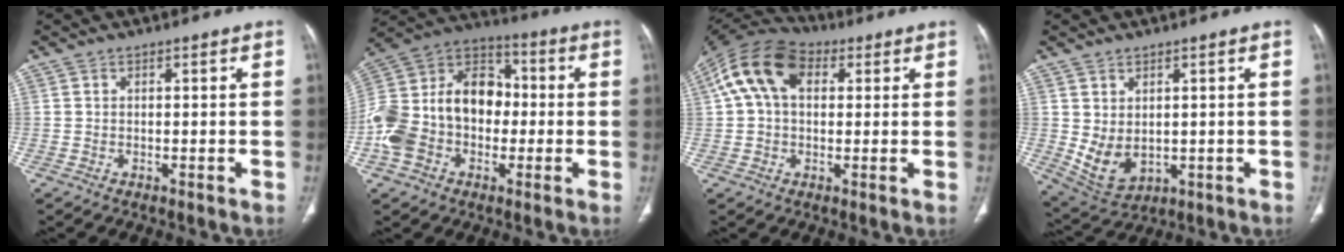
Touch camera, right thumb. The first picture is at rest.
{"total": 21.4, "force": [-2.4, 15.7, 14.4], "torque": [-0.283, 0.049, -0.044]}
{"total": 13.7, "force": [3.8, 9.0, 9.7], "torque": [-0.178, 0.037, 0.061]}
{"total": 7.1, "force": [0.2, 4.8, 5.2], "torque": [-0.087, -0.009, 0.031]}